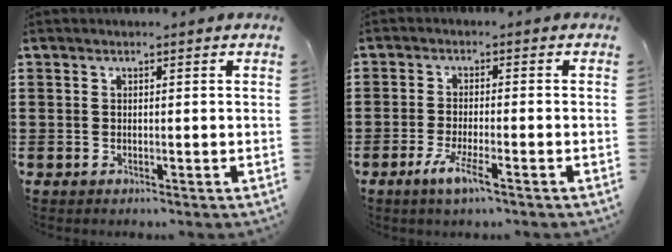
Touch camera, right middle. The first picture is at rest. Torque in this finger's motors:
{"motor_torque": [1.52, 0.62, 0.19, 0.09]}